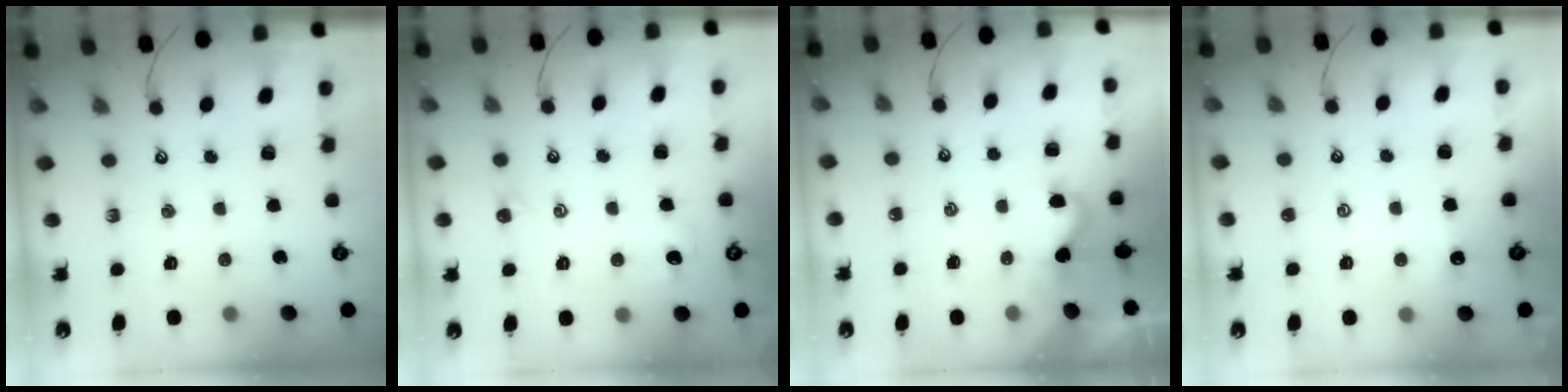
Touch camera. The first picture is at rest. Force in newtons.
{"total": 1.5, "press": 1.4, "slide": 0.6}
{"total": 2.8, "press": 2.8, "slide": 0.4}
{"total": 0.0}